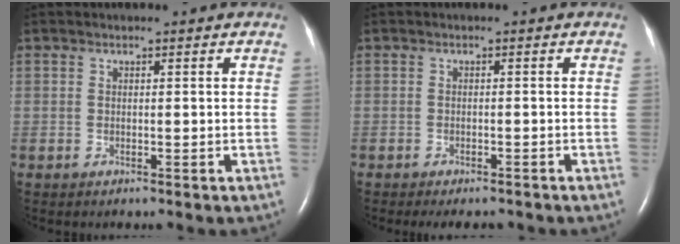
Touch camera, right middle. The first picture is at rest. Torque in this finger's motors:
{"motor_torque": [0.24, -0.19, 0.10, 0.01]}